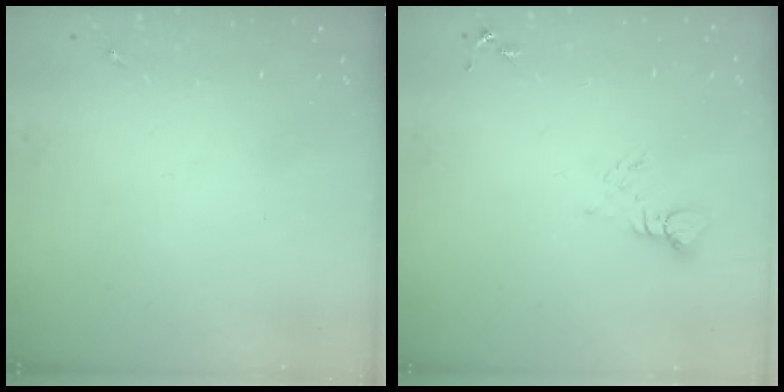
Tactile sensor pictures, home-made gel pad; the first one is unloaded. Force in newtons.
{"total": 4.1, "press": 4.1, "slide": 0.2}